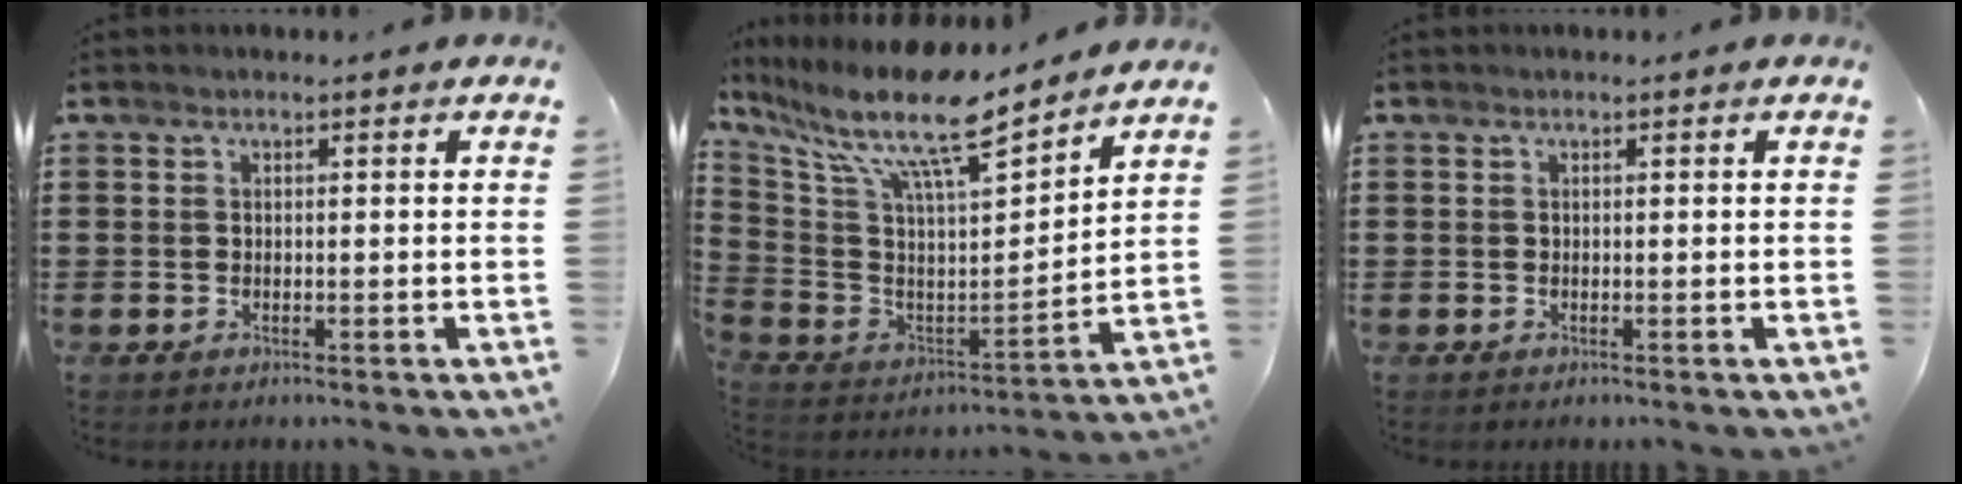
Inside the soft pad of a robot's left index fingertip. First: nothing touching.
{"total": 12.8, "force": [9.8, 2.0, 7.9], "torque": [-0.188, -0.073, 0.160]}
{"total": 0.0}